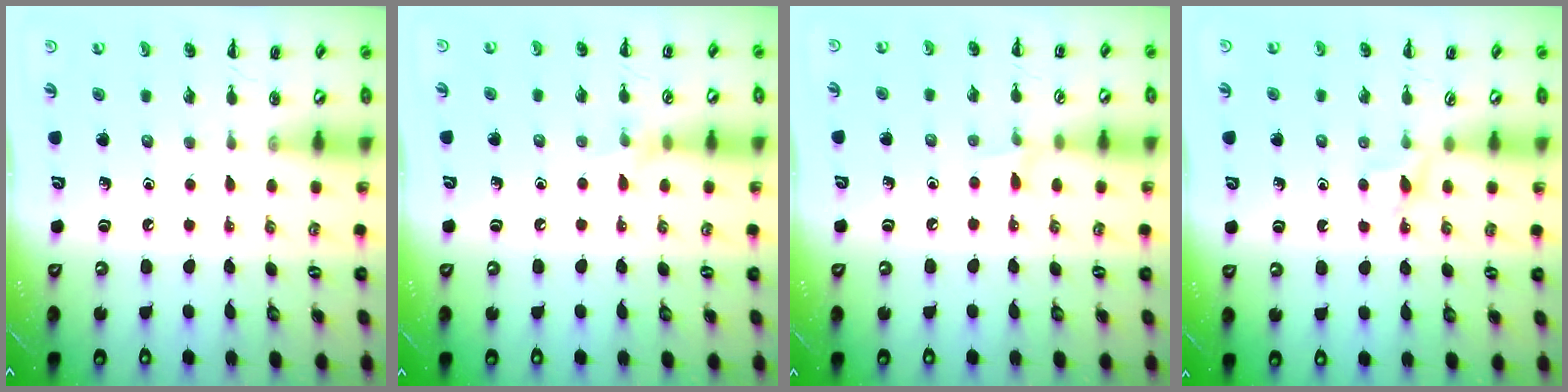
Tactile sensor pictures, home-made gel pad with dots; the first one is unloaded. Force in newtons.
{"total": 5.1, "press": 4.8, "slide": 1.7}
{"total": 4.6, "press": 4.2, "slide": 1.8}
{"total": 3.1, "press": 2.8, "slide": 1.2}